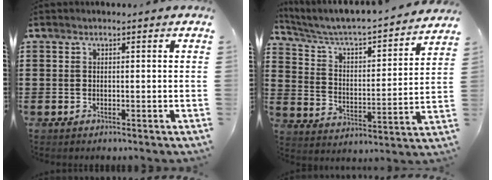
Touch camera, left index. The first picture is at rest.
{"total": 4.1, "force": [3.6, 0.7, 1.7], "torque": [-0.053, -0.036, 0.050]}